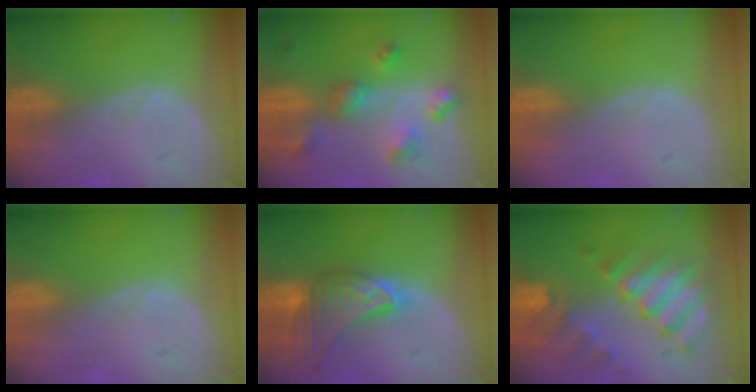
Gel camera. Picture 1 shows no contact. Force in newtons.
{"total": 6.8, "press": 6.0, "slide": 3.3}
{"total": 0.0}
{"total": 0.0}
{"total": 9.0, "press": 8.4, "slide": 3.2}
{"total": 10.1, "press": 8.8, "slide": 4.8}